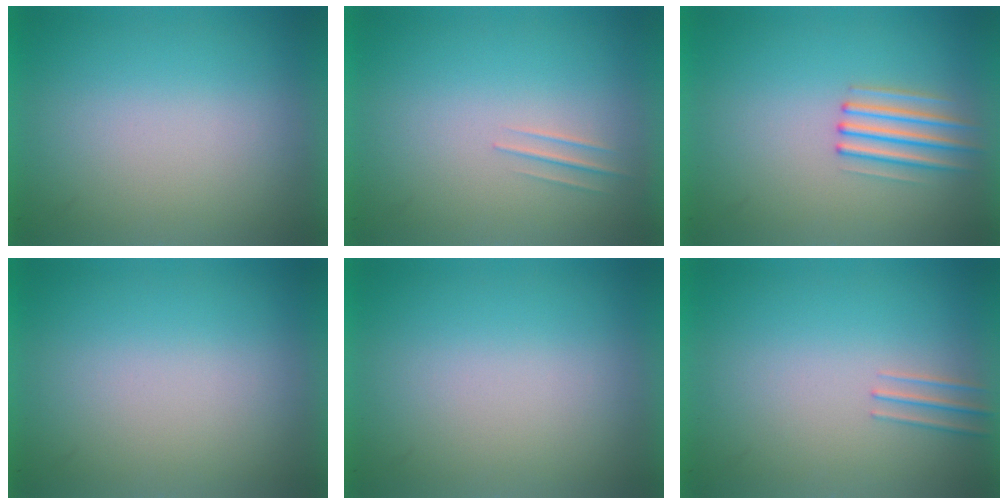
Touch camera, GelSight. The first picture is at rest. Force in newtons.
{"total": 1.0}
{"total": 2.1}
{"total": 0.0}
{"total": 0.0}
{"total": 1.0}